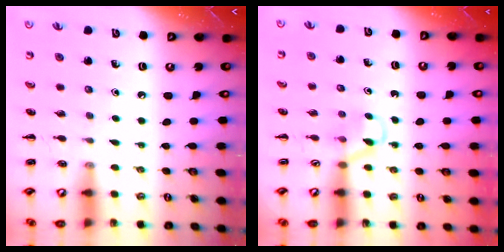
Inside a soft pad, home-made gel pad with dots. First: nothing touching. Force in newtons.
{"total": 2.6, "press": 2.4, "slide": 0.9}